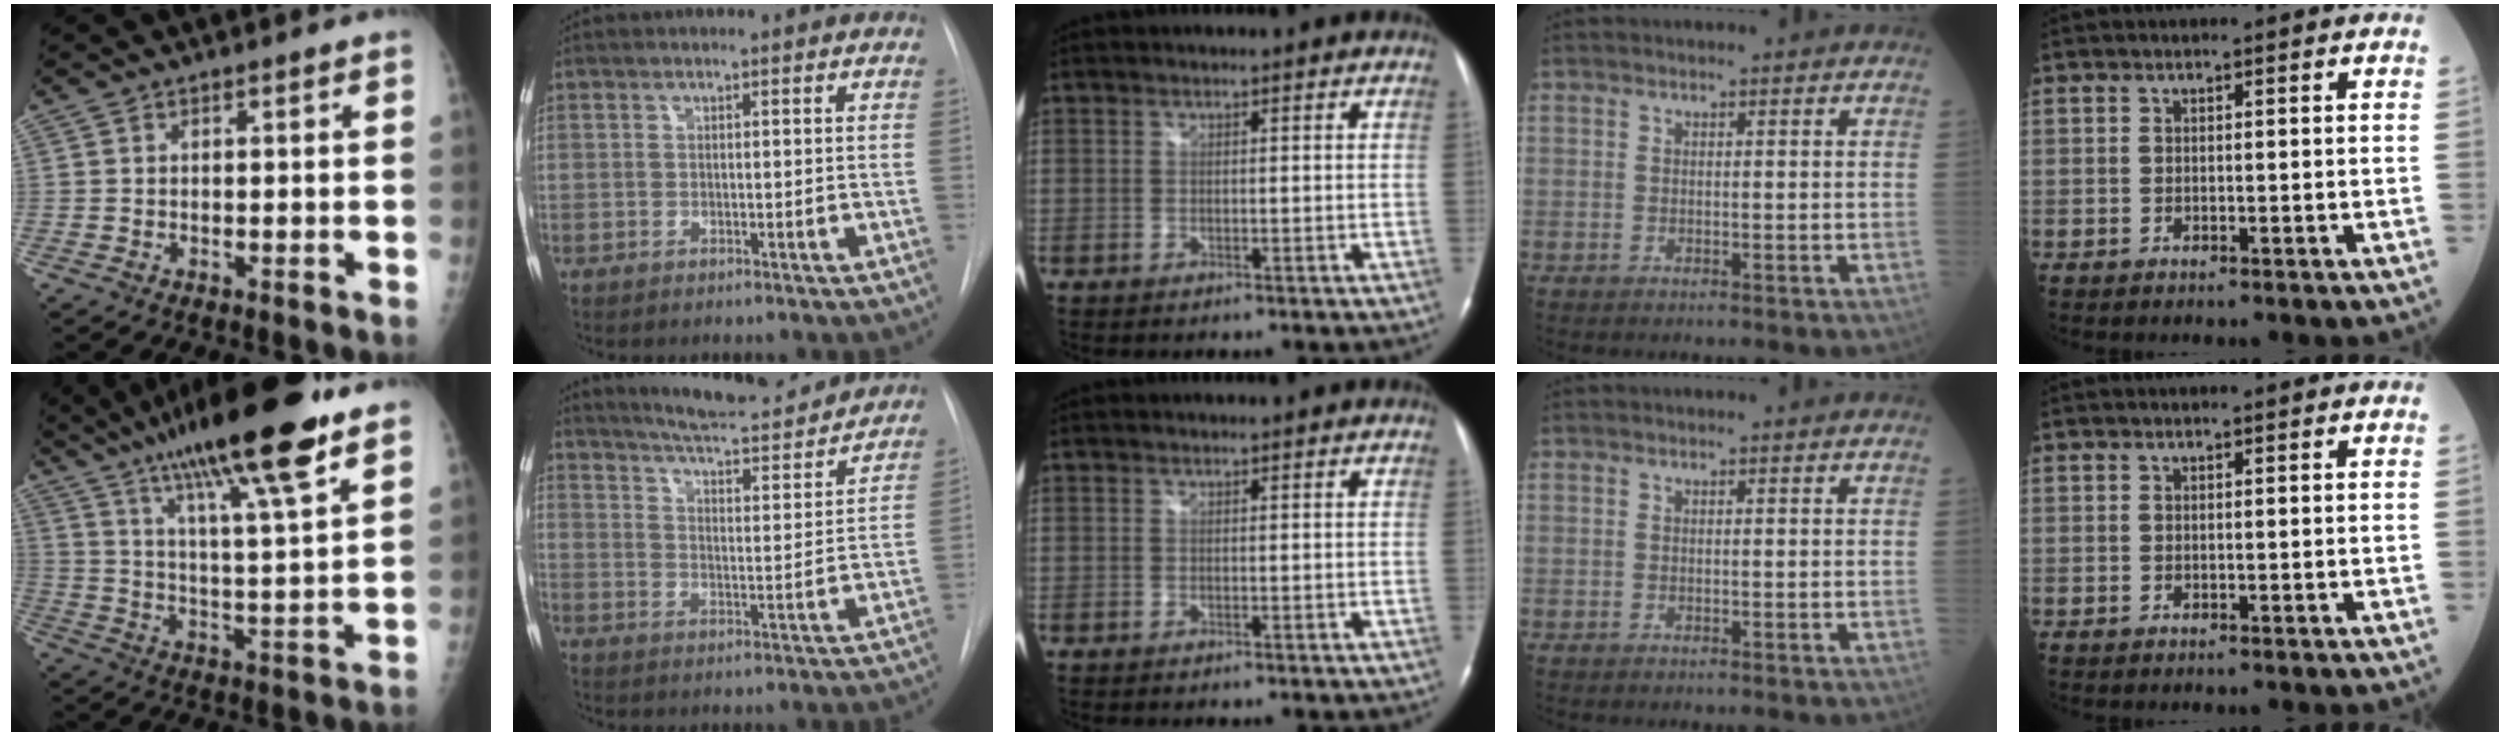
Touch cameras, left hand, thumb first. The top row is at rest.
{"thumb": {"total": 21.8, "force": [14.4, 3.0, 16.1], "torque": [-0.263, -0.041, 0.237]}, "index": {"total": 16.7, "force": [15.4, 2.4, 6.0], "torque": [-0.089, -0.013, 0.213]}}